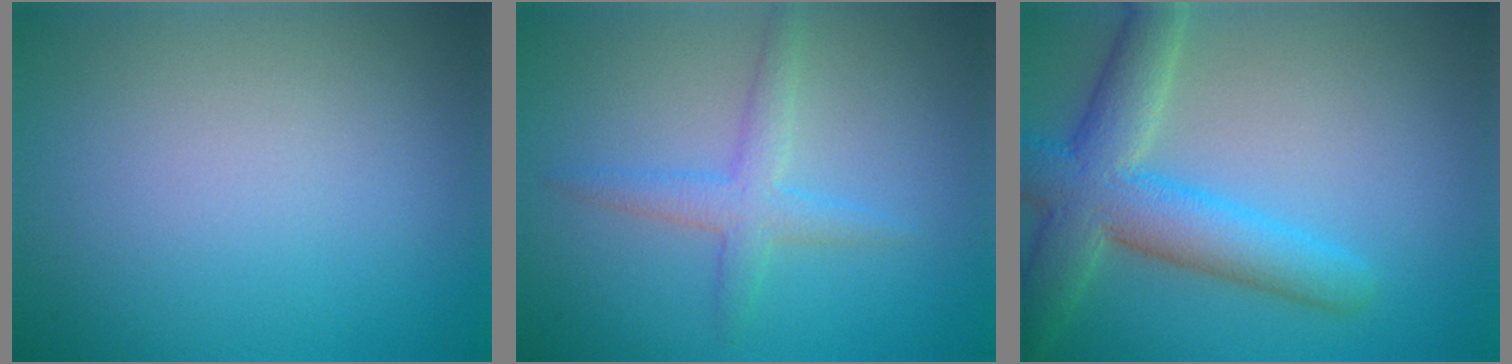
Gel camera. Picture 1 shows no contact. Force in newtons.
{"total": 2.6, "press": 2.6, "slide": 0.0}
{"total": 6.7, "press": 6.7, "slide": 0.5}